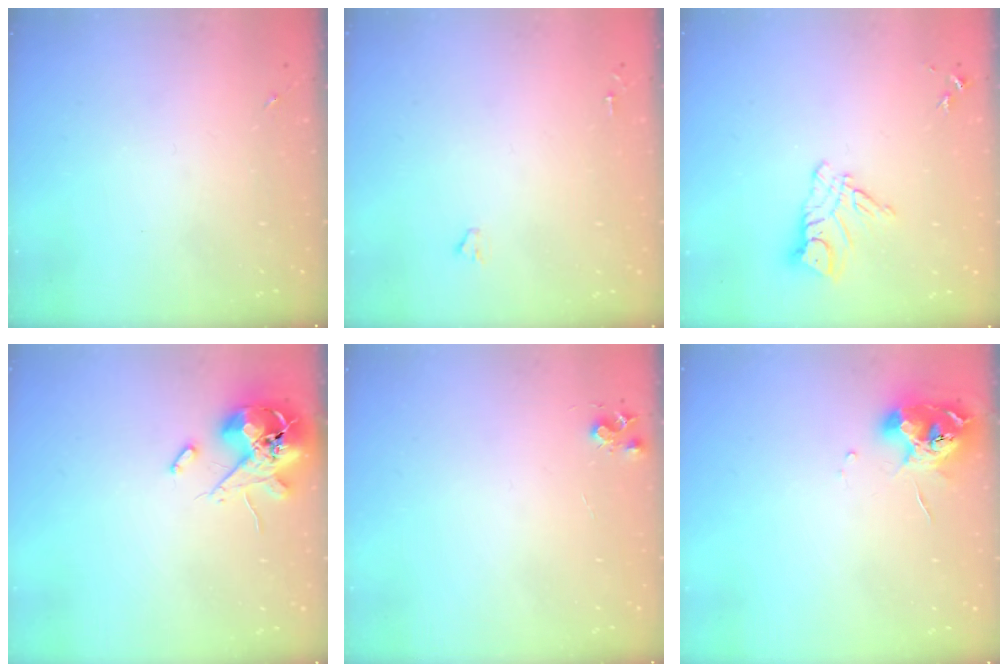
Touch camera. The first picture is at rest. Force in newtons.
{"total": 0.9, "press": 0.9, "slide": 0.1}
{"total": 9.9, "press": 9.8, "slide": 1.1}
{"total": 12.1, "press": 12.0, "slide": 2.0}
{"total": 5.7, "press": 5.7, "slide": 0.7}
{"total": 10.6, "press": 10.6, "slide": 1.4}